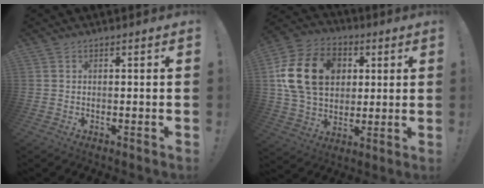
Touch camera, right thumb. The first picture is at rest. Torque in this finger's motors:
{"motor_torque": [1.95, 1.83, 0.44, -0.12, 0.10]}